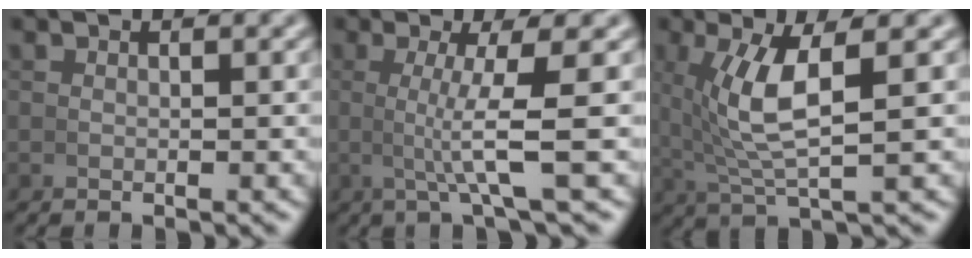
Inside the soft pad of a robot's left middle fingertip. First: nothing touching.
{"total": 4.2, "force": [0.5, -0.7, 4.1], "torque": [-0.076, -0.002, 0.009]}
{"total": 5.7, "force": [1.0, 1.6, 5.4], "torque": [-0.114, -0.001, 0.029]}